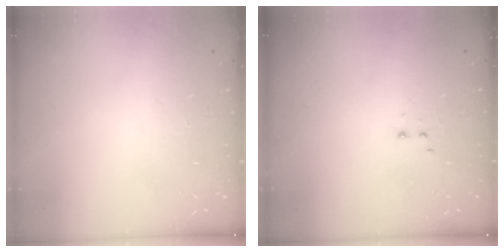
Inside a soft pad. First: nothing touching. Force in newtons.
{"total": 1.9, "press": 1.8, "slide": 0.5}